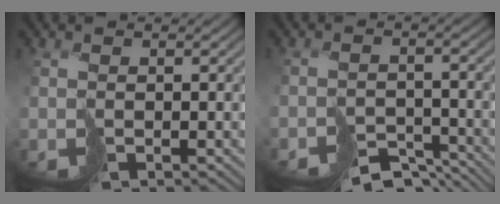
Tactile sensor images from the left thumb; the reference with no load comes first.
{"total": 6.5, "force": [-6.3, 1.5, 0.7], "torque": [-0.001, -0.010, -0.091]}